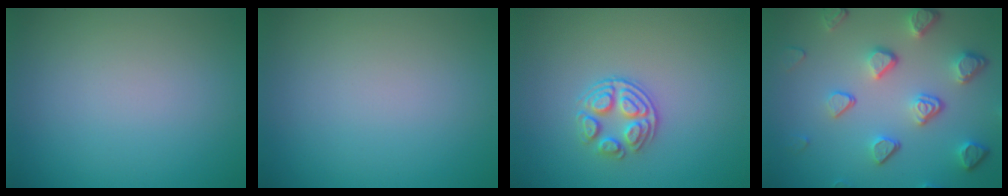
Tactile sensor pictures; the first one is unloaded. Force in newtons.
{"total": 0.0}
{"total": 3.0, "press": 2.6, "slide": 1.5}
{"total": 5.1, "press": 3.8, "slide": 3.4}